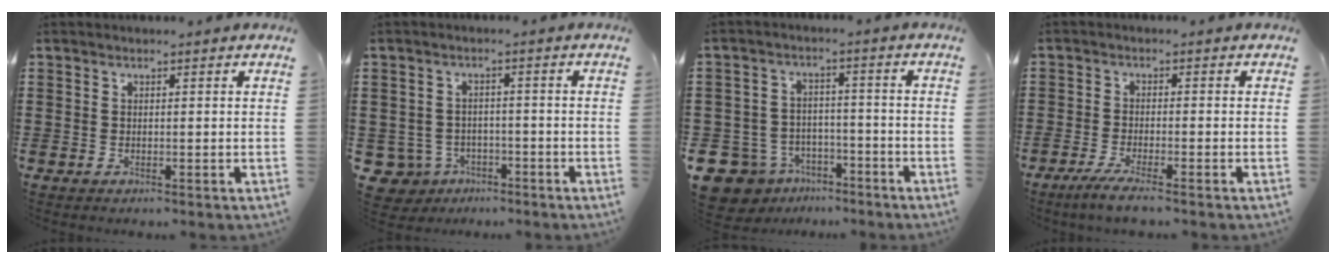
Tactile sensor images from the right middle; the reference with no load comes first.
{"total": 3.8, "force": [-2.7, 2.5, 1.1], "torque": [-0.054, -0.004, -0.063]}
{"total": 7.0, "force": [-5.4, 4.1, 1.5], "torque": [-0.069, 0.014, -0.113]}
{"total": 3.1, "force": [-2.5, -0.1, 1.8], "torque": [-0.045, -0.009, -0.050]}